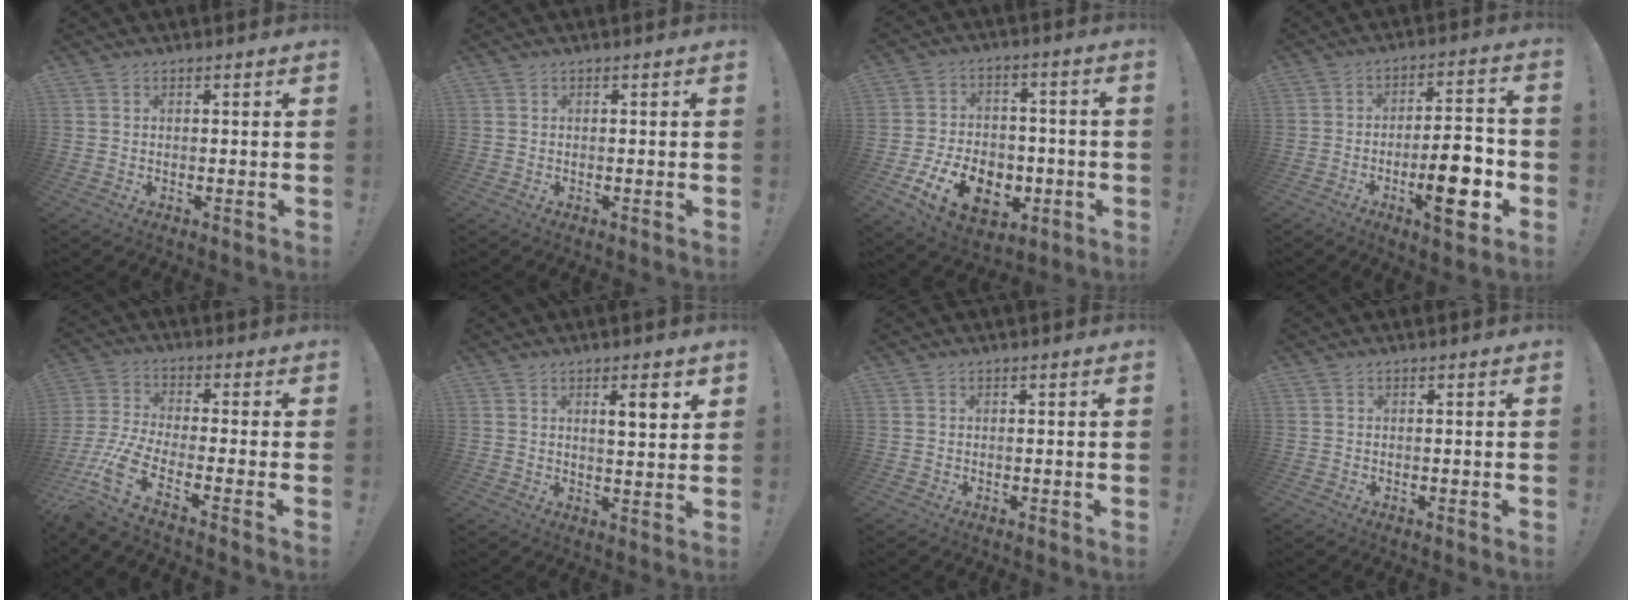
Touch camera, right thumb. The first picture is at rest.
{"total": 0.0}
{"total": 15.5, "force": [-6.1, 10.5, 9.6], "torque": [-0.158, 0.043, -0.097]}
{"total": 14.5, "force": [-5.2, 4.1, 12.9], "torque": [-0.186, 0.012, -0.083]}
{"total": 9.0, "force": [-4.5, 2.8, 7.3], "torque": [-0.161, 0.000, -0.082]}
{"total": 5.7, "force": [2.6, 1.3, 4.9], "torque": [-0.069, -0.013, 0.036]}
{"total": 0.0}
{"total": 0.0}